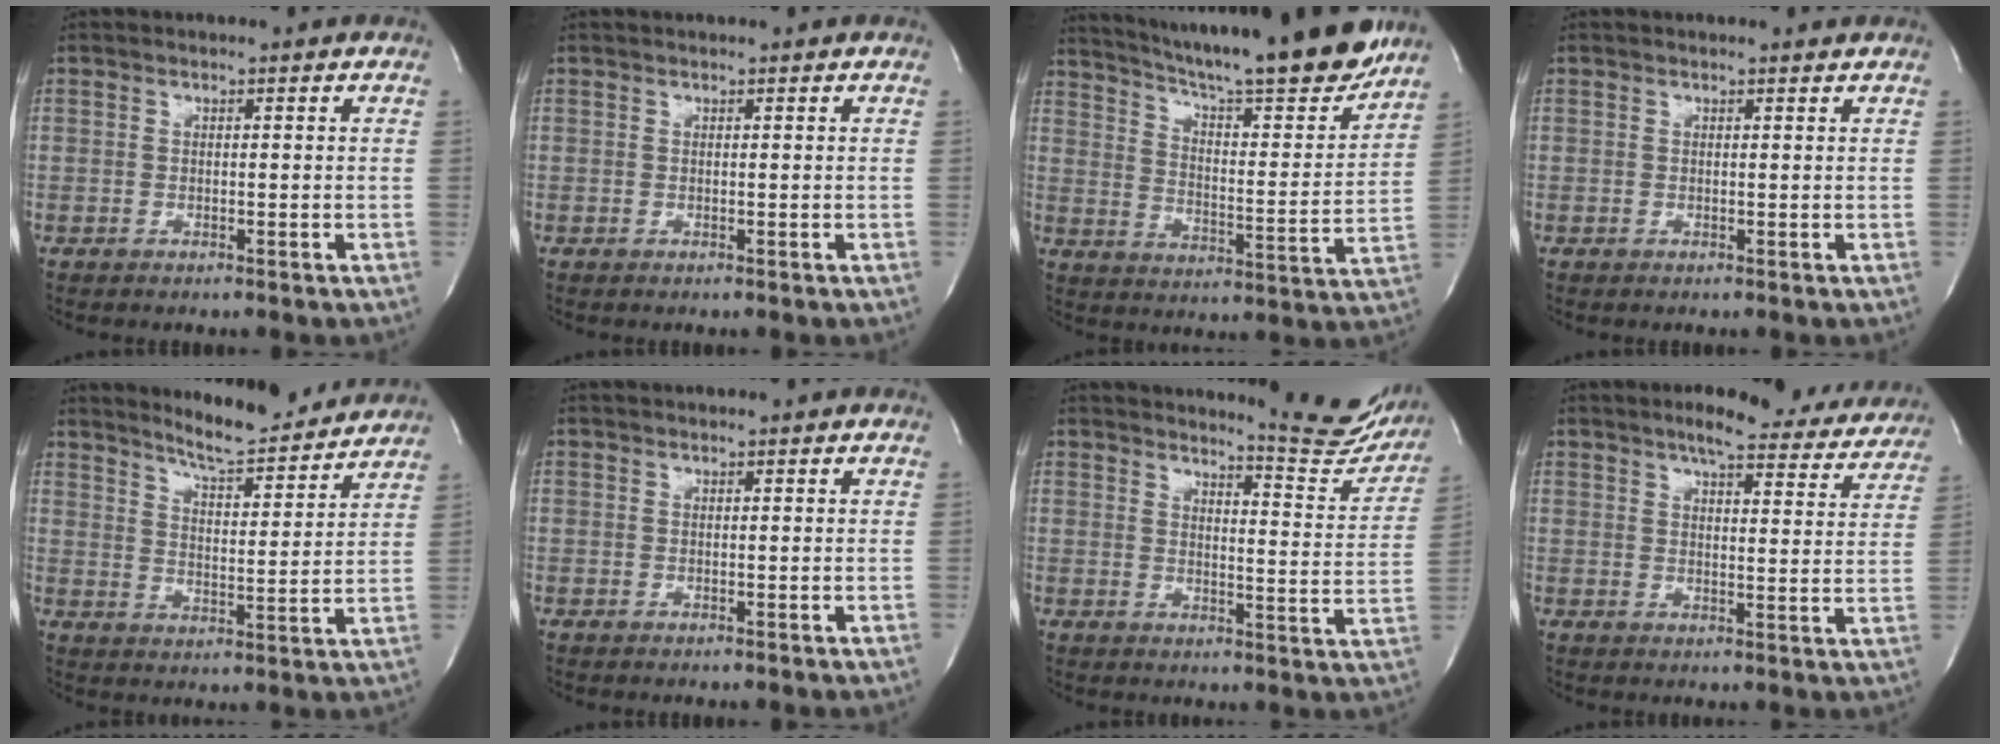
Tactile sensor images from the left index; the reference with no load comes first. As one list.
[{"total": 0.8, "force": [0.7, 0.0, 0.4], "torque": [-0.005, 0.014, 0.012]}, {"total": 22.4, "force": [19.7, 1.5, 10.7], "torque": [-0.176, -0.046, 0.276]}, {"total": 0.7, "force": [0.7, -0.1, 0.0], "torque": [-0.009, -0.006, 0.004]}, {"total": 11.2, "force": [10.7, 0.6, 3.3], "torque": [-0.054, -0.016, 0.153]}, {"total": 1.2, "force": [1.0, 0.0, 0.6], "torque": [-0.006, 0.017, 0.017]}, {"total": 12.3, "force": [12.0, 0.6, 2.2], "torque": [-0.021, -0.081, 0.130]}, {"total": 15.3, "force": [13.6, 3.3, 6.2], "torque": [-0.062, -0.012, 0.151]}]